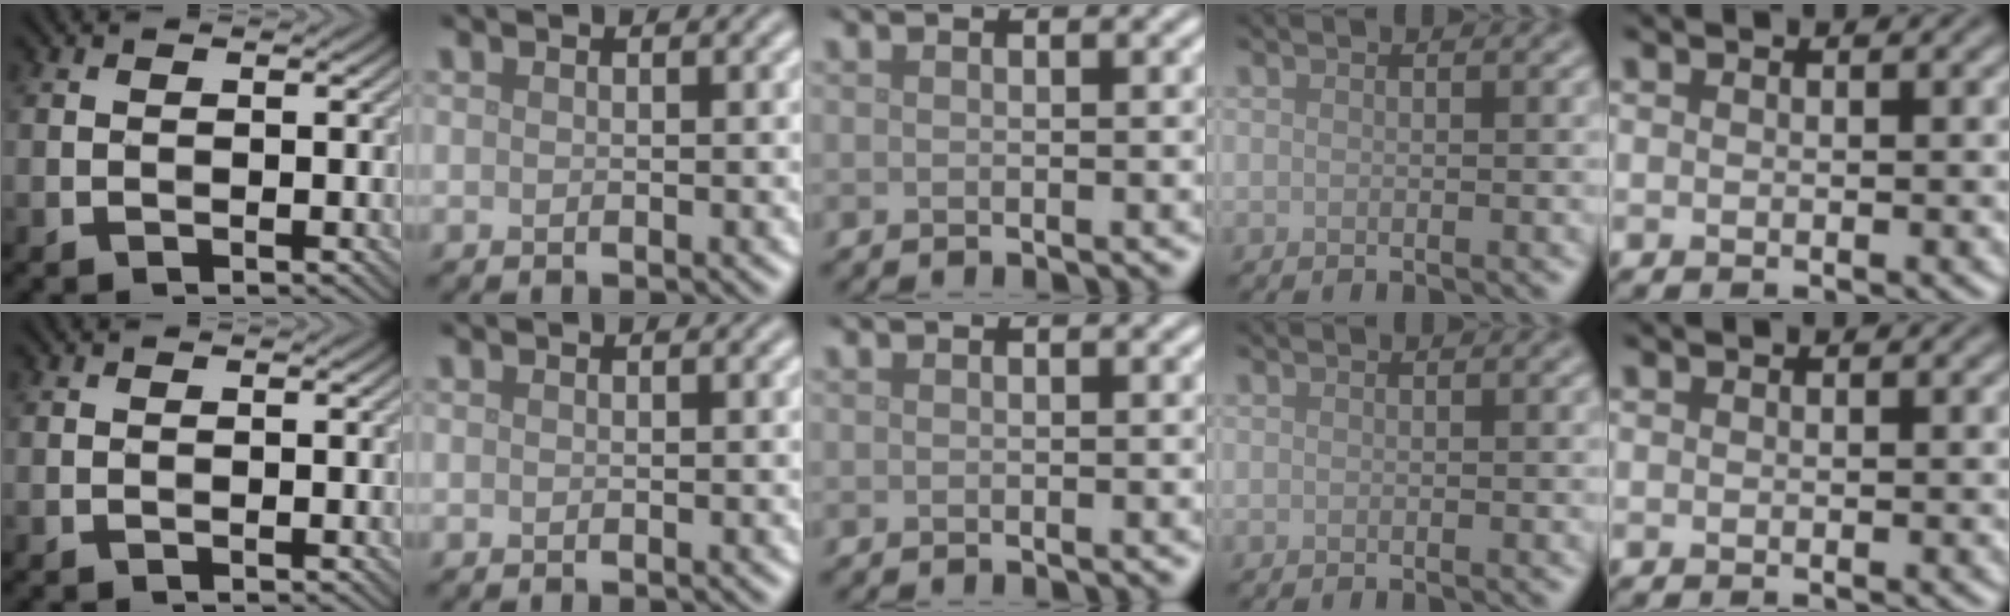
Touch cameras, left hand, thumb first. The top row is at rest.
{}